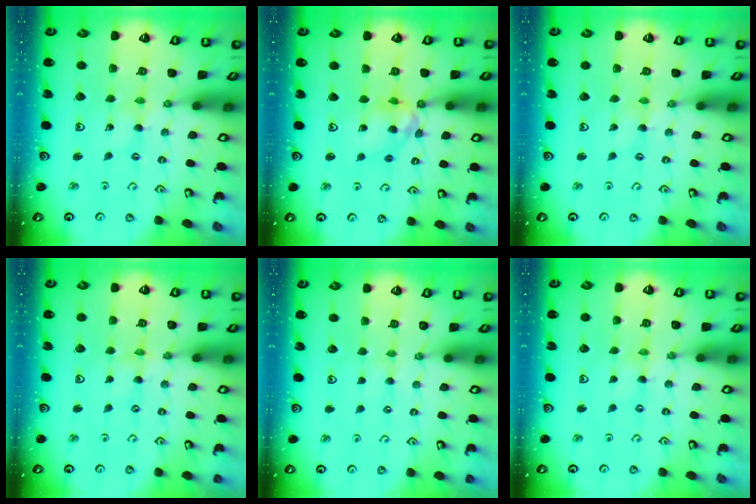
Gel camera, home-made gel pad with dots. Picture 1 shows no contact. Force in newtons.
{"total": 11.7, "press": 11.6, "slide": 1.2}
{"total": 0.0}
{"total": 0.0}
{"total": 1.9, "press": 1.9, "slide": 0.4}
{"total": 0.0}